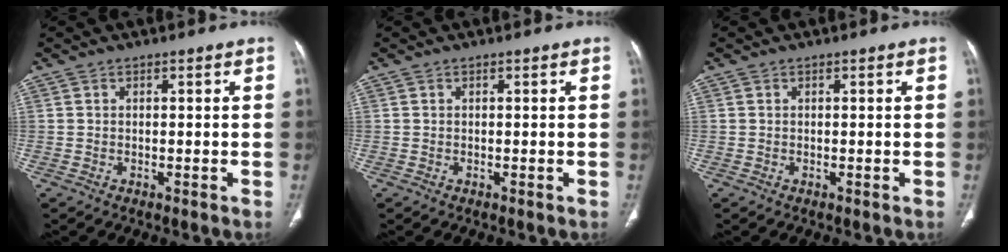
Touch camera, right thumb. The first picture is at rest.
{"total": 0.0}
{"total": 0.0}